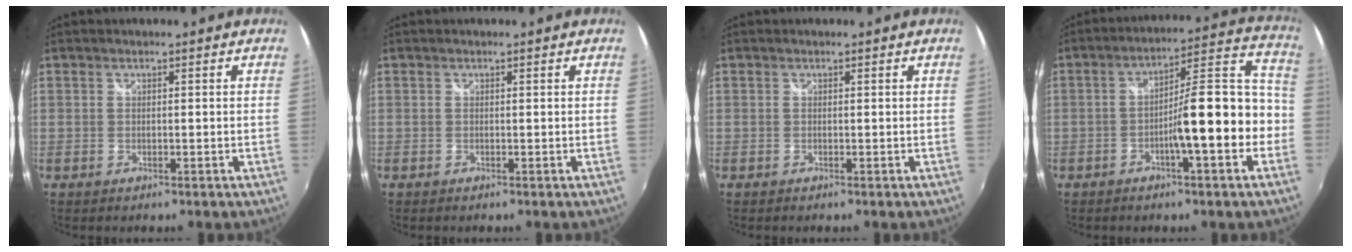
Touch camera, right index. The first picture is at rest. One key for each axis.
{"total": 0.0}
{"total": 0.0}
{"total": 13.1, "fx": -3.9, "fy": 2.1, "fz": 12.4, "tx": -0.177, "ty": 0.028, "tz": -0.059}